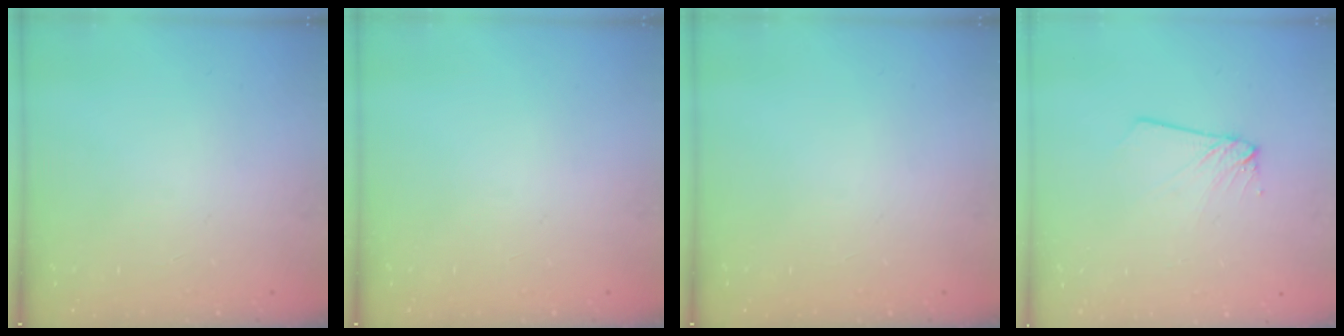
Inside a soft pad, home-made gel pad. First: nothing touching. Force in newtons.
{"total": 0.0}
{"total": 0.0}
{"total": 3.5, "press": 3.4, "slide": 0.3}